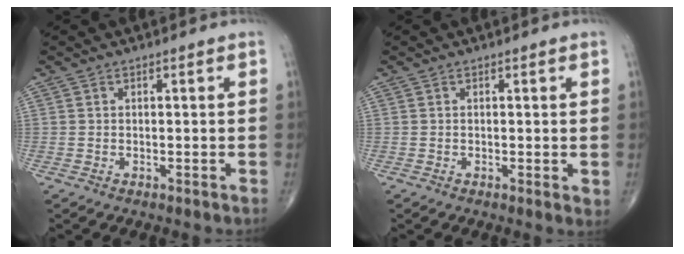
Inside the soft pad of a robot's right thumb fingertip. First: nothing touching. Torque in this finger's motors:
{"motor_torque": [-0.32, 0.05, -0.22, -0.11, 0.00]}